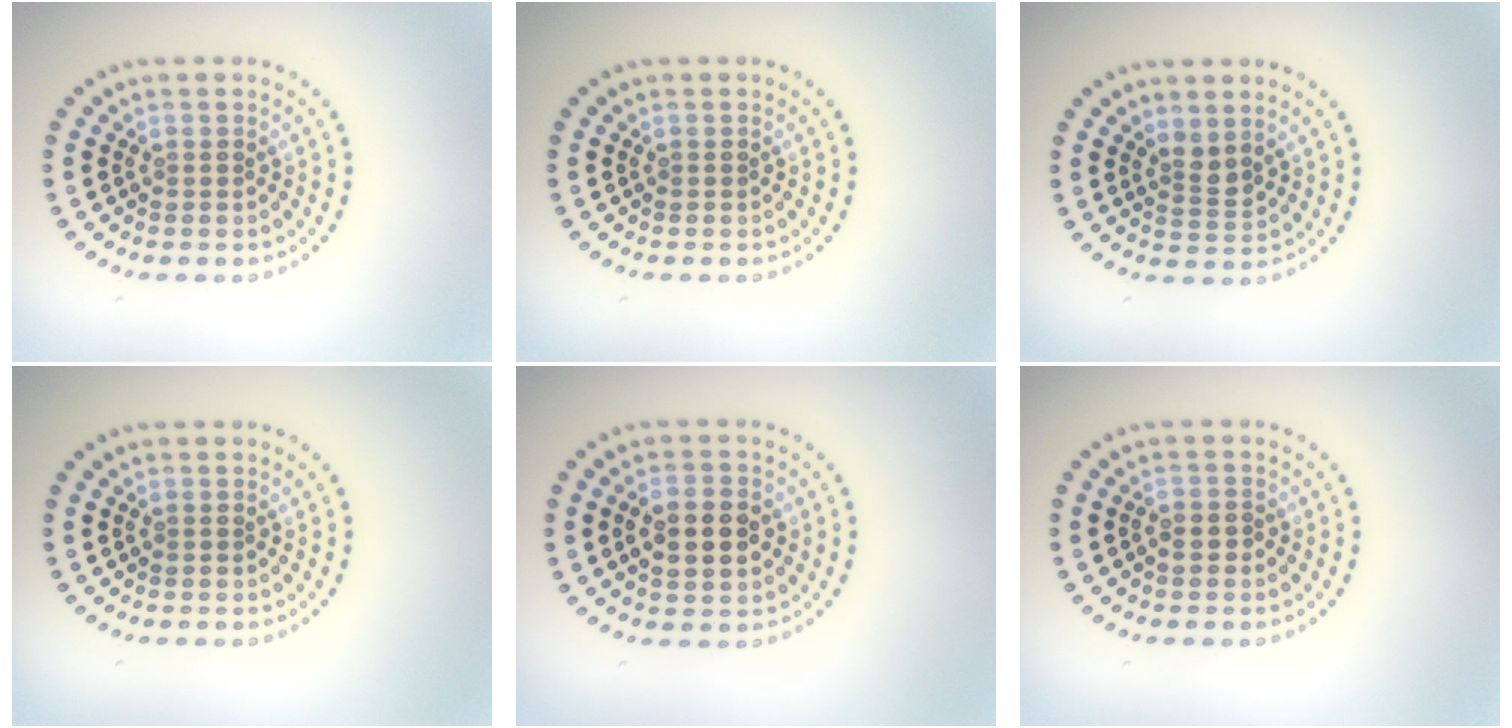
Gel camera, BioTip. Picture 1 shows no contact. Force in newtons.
{"total": 0.0}
{"total": 1.7, "press": 1.3, "slide": 1.1}
{"total": 0.0}
{"total": 3.9, "press": 3.9, "slide": 0.1}
{"total": 0.9, "press": 0.8, "slide": 0.4}